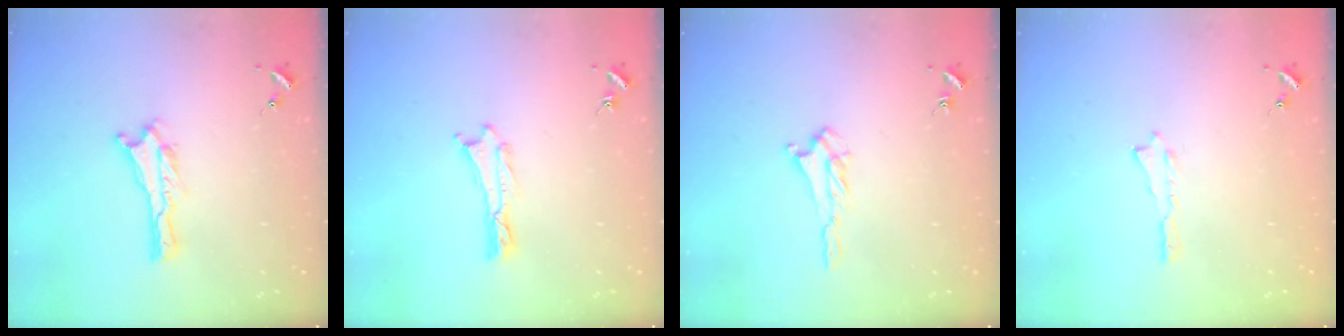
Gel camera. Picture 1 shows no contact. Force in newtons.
{"total": 0.0}
{"total": 2.0, "press": 2.0, "slide": 0.5}
{"total": 0.0}